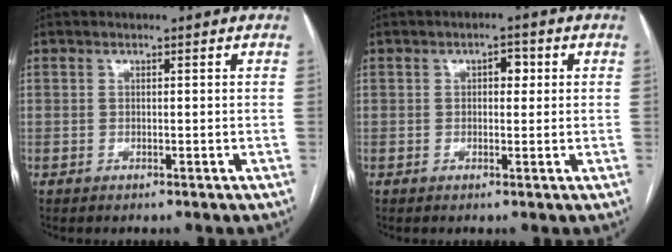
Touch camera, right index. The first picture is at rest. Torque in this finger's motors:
{"motor_torque": [0.02, -0.01, 0.02, 0.02]}